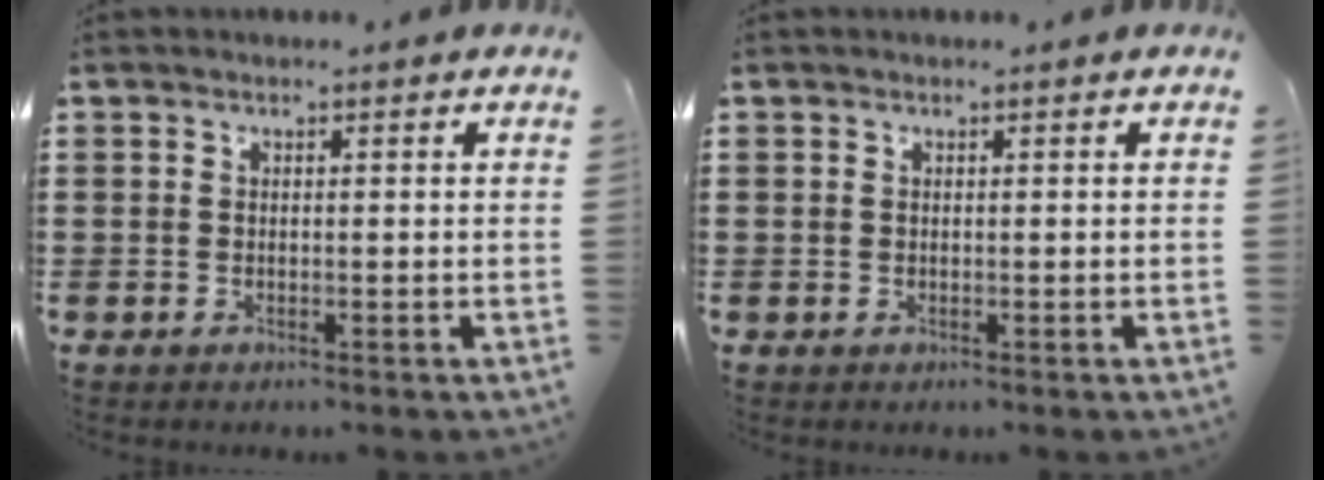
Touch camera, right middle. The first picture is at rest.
{"total": 0.0}